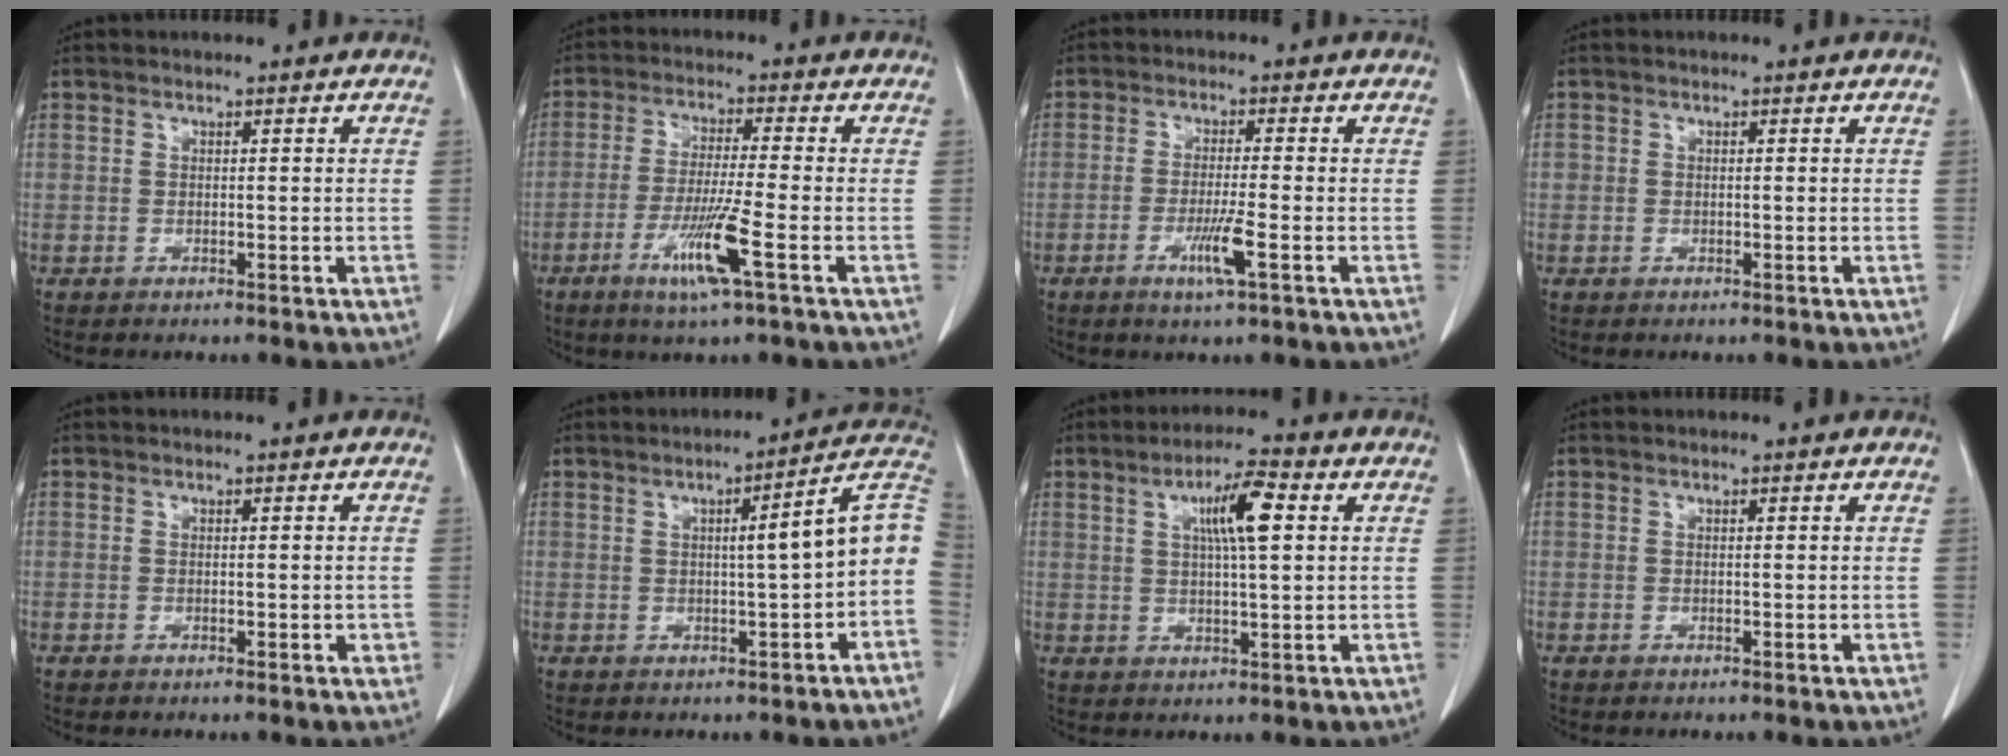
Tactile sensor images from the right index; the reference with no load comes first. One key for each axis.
{"total": 8.4, "fx": -3.6, "fy": -0.7, "fz": 7.6, "tx": -0.148, "ty": -0.019, "tz": -0.068}
{"total": 4.8, "fx": -2.0, "fy": -0.4, "fz": 4.4, "tx": -0.085, "ty": -0.011, "tz": -0.036}
{"total": 0.7, "fx": 0.0, "fy": 0.7, "fz": 0.1, "tx": 0.005, "ty": 0.006, "tz": 0.000}
{"total": 1.1, "fx": -0.1, "fy": 0.6, "fz": 0.9, "tx": -0.009, "ty": 0.001, "tz": 0.000}
{"total": 8.5, "fx": -0.3, "fy": 0.3, "fz": 8.5, "tx": -0.107, "ty": 0.025, "tz": -0.010}
{"total": 7.3, "fx": 2.2, "fy": 0.8, "fz": 6.9, "tx": -0.123, "ty": 0.008, "tz": 0.036}
{"total": 0.0}